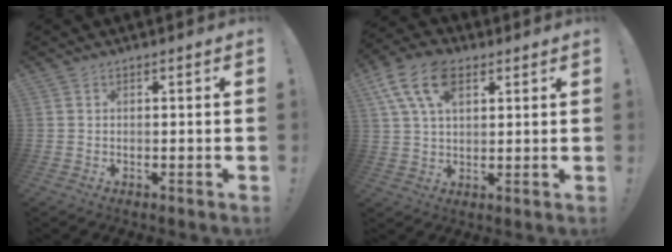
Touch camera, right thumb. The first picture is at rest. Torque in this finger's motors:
{"motor_torque": [1.63, 1.73, 1.52, 0.31, 0.15]}